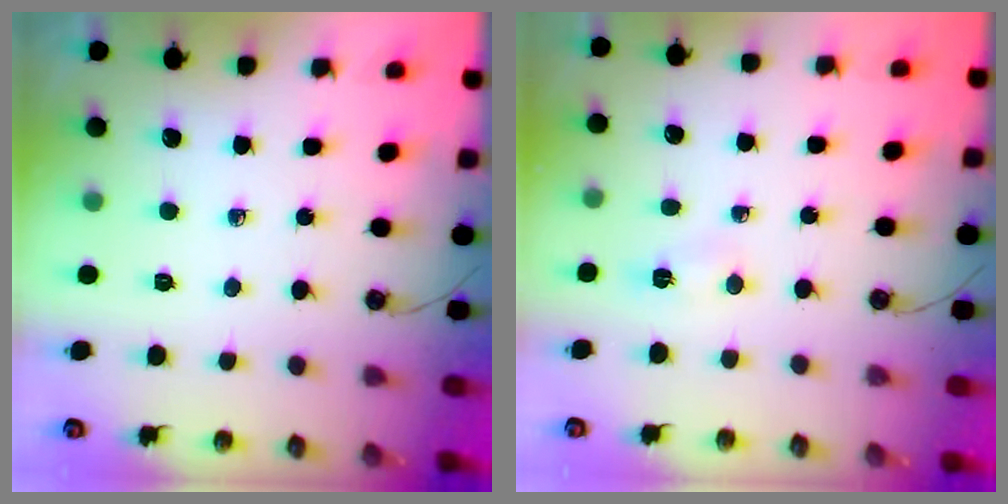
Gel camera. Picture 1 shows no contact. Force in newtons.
{"total": 2.5, "press": 2.5, "slide": 0.3}